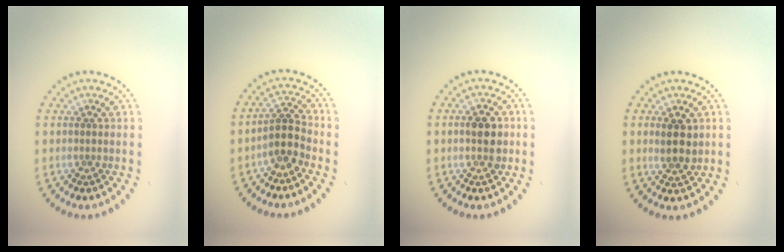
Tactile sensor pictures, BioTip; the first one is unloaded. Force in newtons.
{"total": 2.7, "press": 2.2, "slide": 1.5}
{"total": 3.0, "press": 2.9, "slide": 0.2}
{"total": 2.7, "press": 2.6, "slide": 0.9}